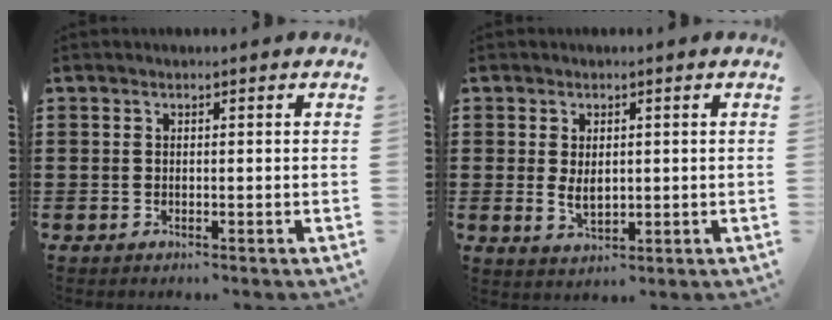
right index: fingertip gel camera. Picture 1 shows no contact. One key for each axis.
{"total": 3.2, "fx": 0.1, "fy": 1.9, "fz": 2.6, "tx": -0.045, "ty": 0.003, "tz": 0.001}